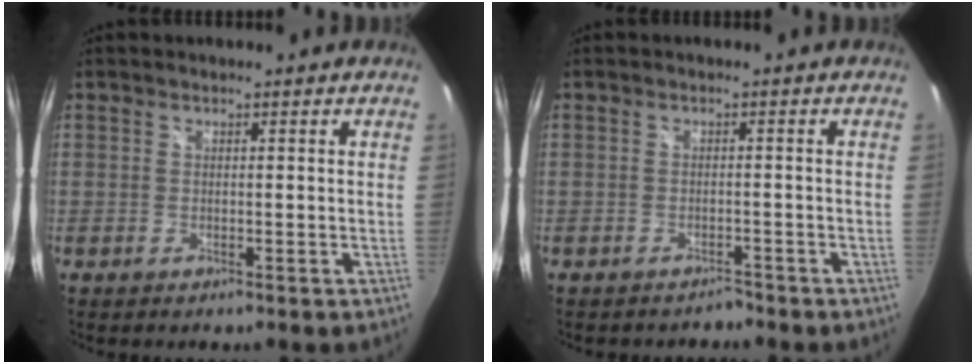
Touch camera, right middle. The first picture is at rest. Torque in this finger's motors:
{"motor_torque": [-0.25, -0.07, -0.04, -0.01]}